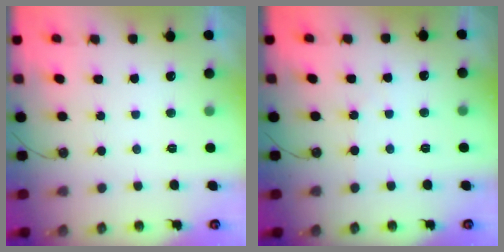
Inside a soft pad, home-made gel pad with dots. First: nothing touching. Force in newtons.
{"total": 2.6, "press": 2.6, "slide": 0.5}